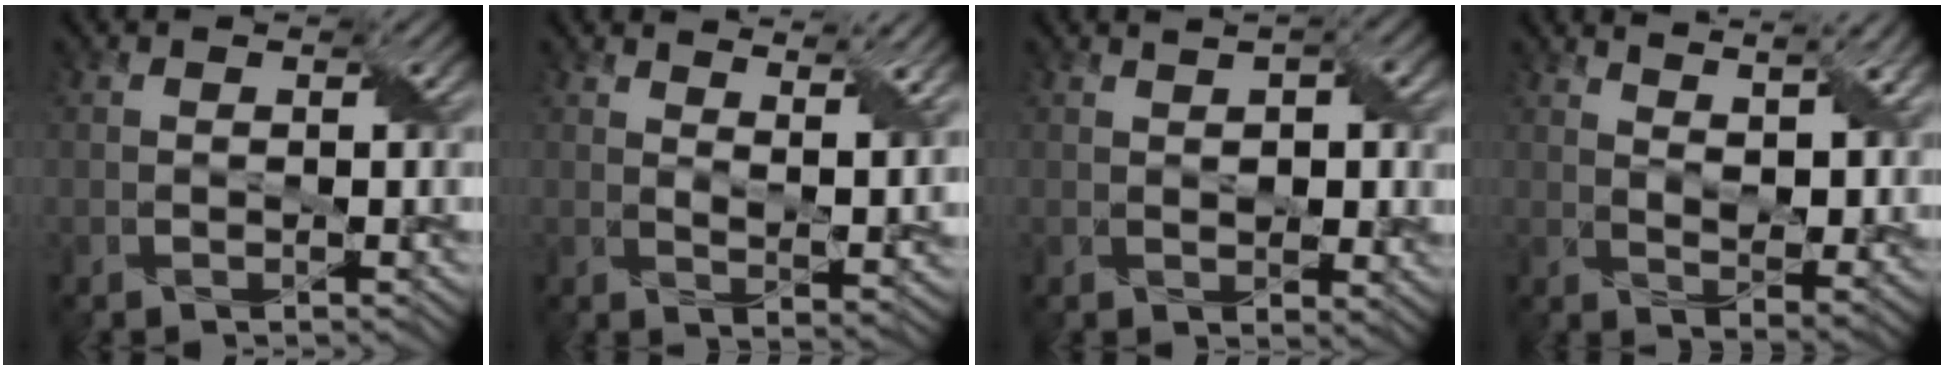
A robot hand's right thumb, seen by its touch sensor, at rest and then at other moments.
{"total": 6.4, "force": [4.7, 1.4, 4.1], "torque": [-0.072, -0.009, 0.077]}
{"total": 4.6, "force": [1.4, 2.5, 3.7], "torque": [-0.054, -0.004, 0.030]}
{"total": 9.5, "force": [6.3, 2.9, 6.5], "torque": [-0.112, 0.001, 0.096]}